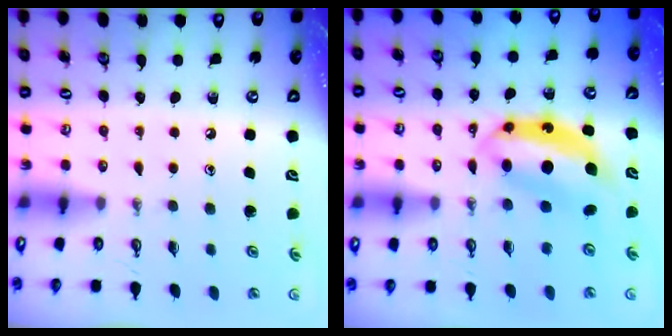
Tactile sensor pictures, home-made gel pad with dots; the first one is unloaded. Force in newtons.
{"total": 8.3, "press": 8.3, "slide": 0.7}